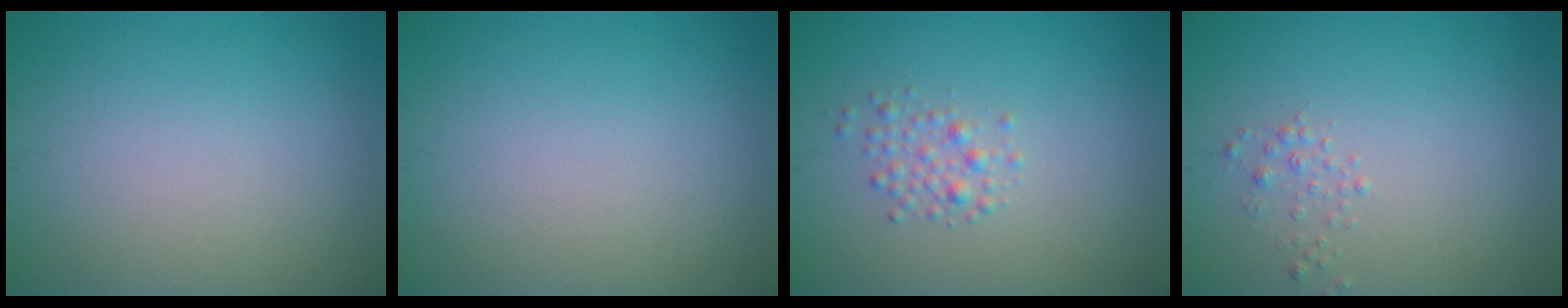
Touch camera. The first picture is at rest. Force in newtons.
{"total": 0.0}
{"total": 1.6, "press": 1.6, "slide": 0.1}
{"total": 0.9, "press": 0.9, "slide": 0.0}